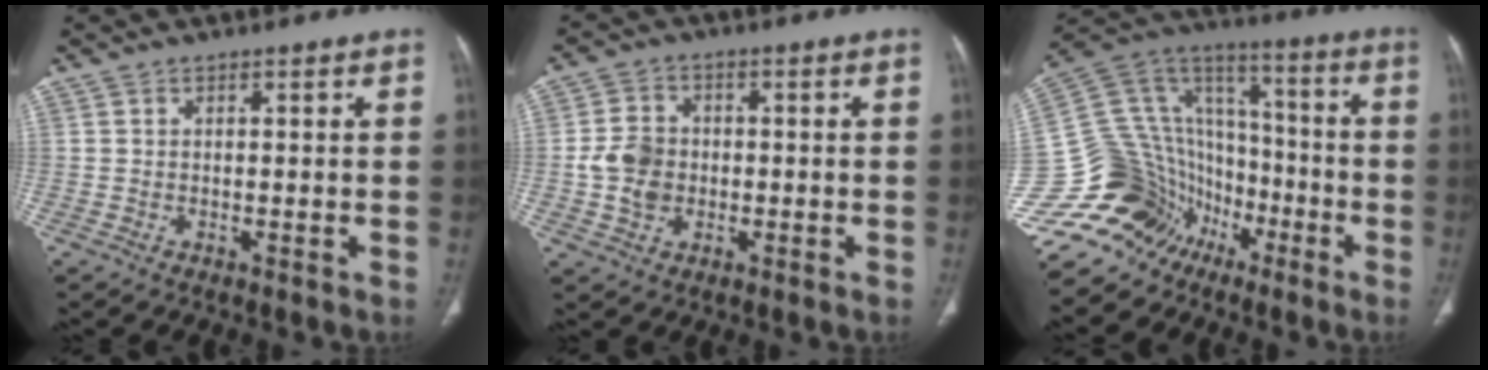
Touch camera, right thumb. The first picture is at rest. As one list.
[{"total": 6.9, "force": [-1.0, 5.5, 3.9], "torque": [-0.060, 0.010, -0.021]}, {"total": 21.6, "force": [-14.0, 15.2, 6.1], "torque": [-0.104, 0.116, -0.253]}]